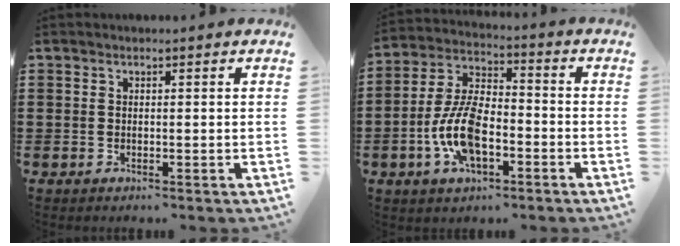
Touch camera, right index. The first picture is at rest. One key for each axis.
{"total": 9.8, "fx": -3.2, "fy": 4.7, "fz": 8.0, "tx": -0.188, "ty": -0.003, "tz": -0.066}